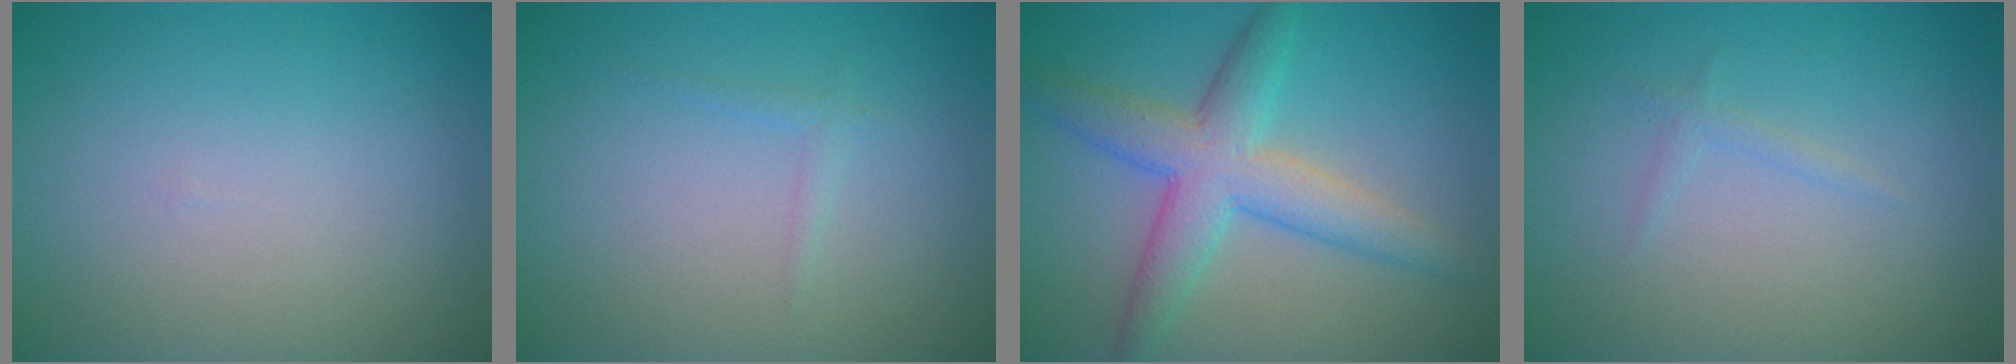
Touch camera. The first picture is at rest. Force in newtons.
{"total": 0.8, "press": 0.8, "slide": 0.1}
{"total": 5.9, "press": 5.9, "slide": 0.2}
{"total": 0.7, "press": 0.7, "slide": 0.1}